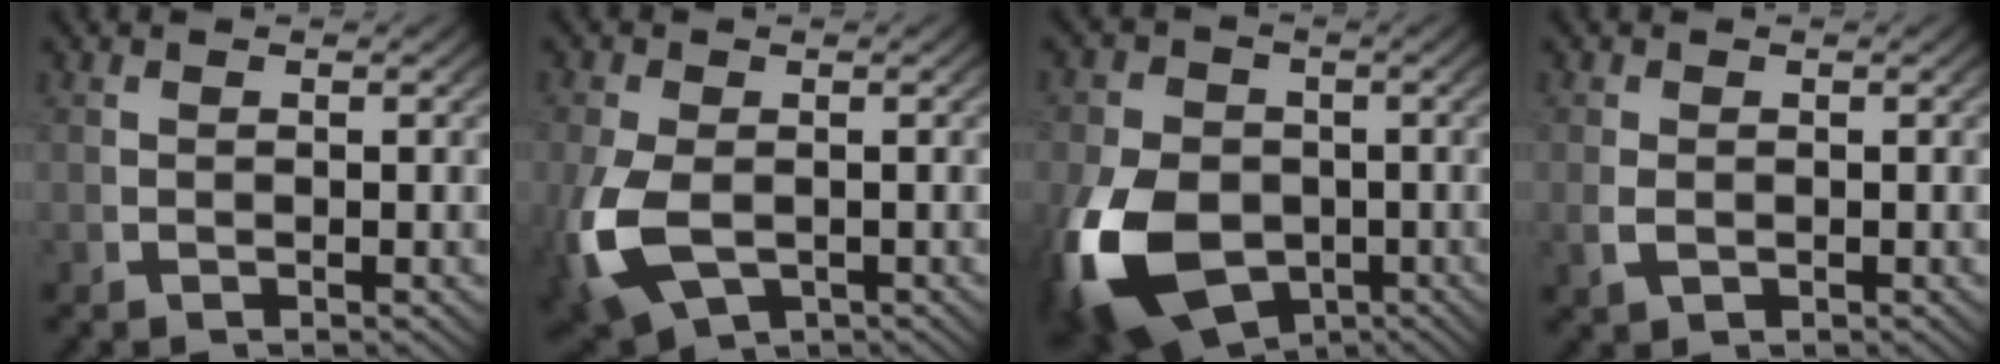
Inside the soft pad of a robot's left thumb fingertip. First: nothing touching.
{"total": 6.8, "force": [-2.0, 4.7, 4.4], "torque": [-0.124, -0.039, -0.015]}
{"total": 14.0, "force": [-4.4, 10.2, 8.5], "torque": [-0.188, -0.065, -0.046]}
{"total": 1.5, "force": [-0.2, 1.3, 0.9], "torque": [-0.028, -0.012, 0.006]}